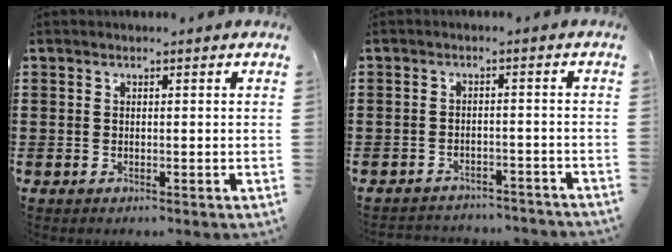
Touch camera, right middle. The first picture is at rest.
{"total": 2.6, "force": [-2.6, 0.2, 0.0], "torque": [-0.007, 0.002, -0.055]}